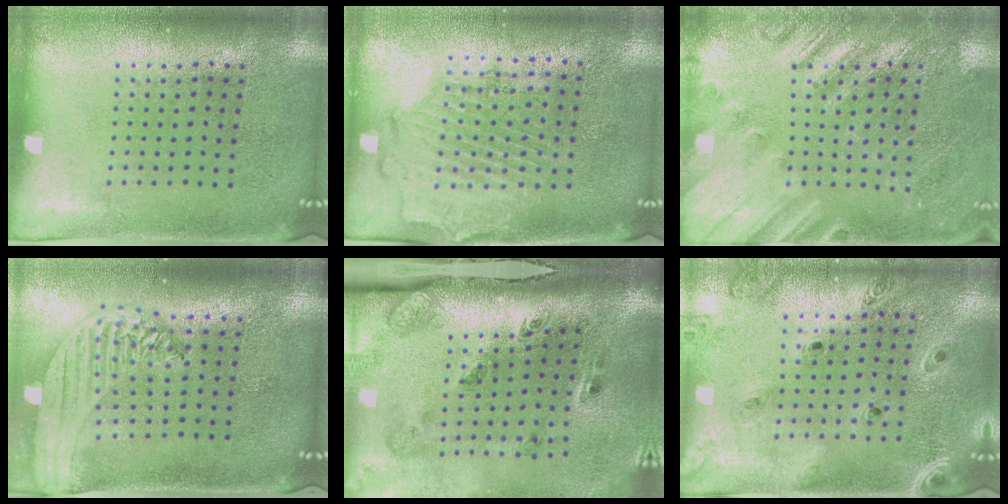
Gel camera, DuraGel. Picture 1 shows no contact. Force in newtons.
{"total": 1.9, "press": 1.7, "slide": 0.9}
{"total": 2.3, "press": 2.3, "slide": 0.3}
{"total": 2.2, "press": 2.0, "slide": 1.0}
{"total": 3.4, "press": 2.1, "slide": 2.7}
{"total": 1.3, "press": 1.3, "slide": 0.1}